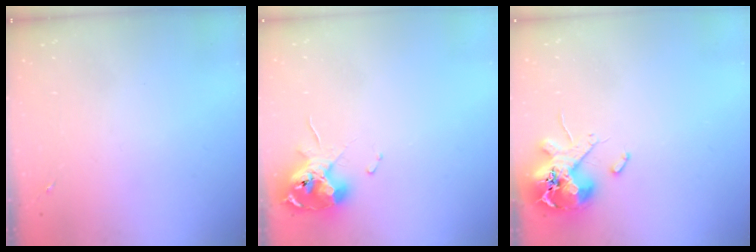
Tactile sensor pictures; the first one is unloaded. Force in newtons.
{"total": 11.9, "press": 11.8, "slide": 1.4}
{"total": 13.9, "press": 13.8, "slide": 2.0}